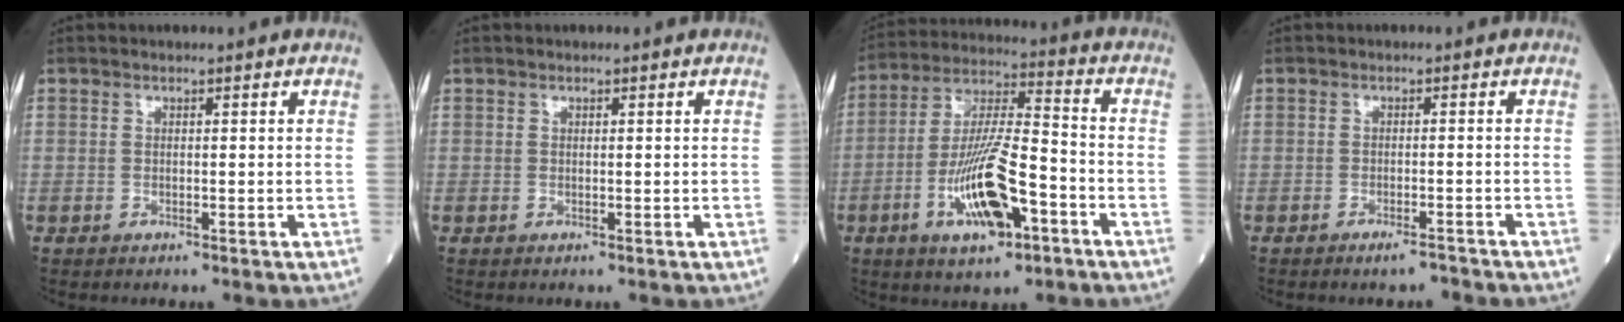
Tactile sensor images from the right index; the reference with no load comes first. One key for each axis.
{"total": 0.0}
{"total": 14.2, "fx": -5.5, "fy": 3.4, "fz": 12.6, "tx": -0.246, "ty": -0.003, "tz": -0.095}
{"total": 2.2, "fx": -2.0, "fy": 0.2, "fz": 1.0, "tx": -0.016, "ty": -0.001, "tz": -0.028}